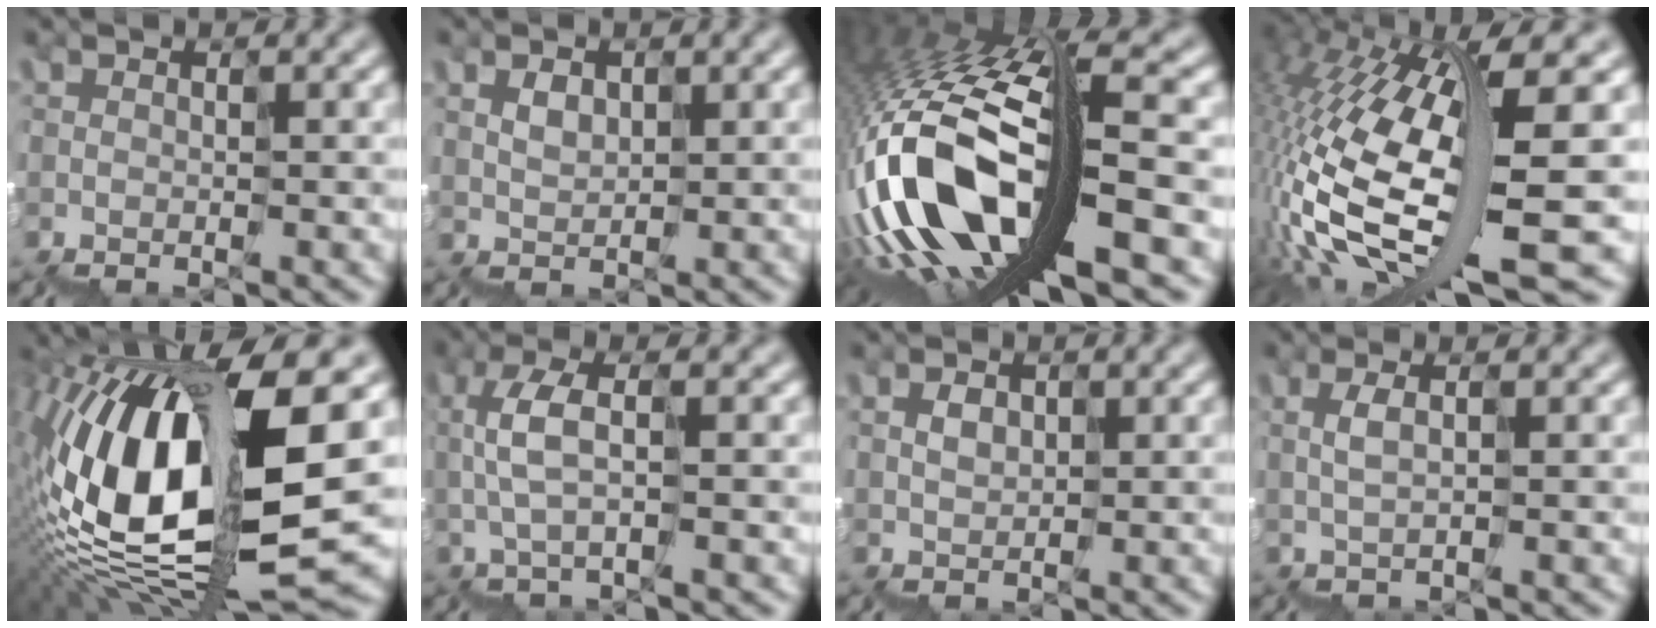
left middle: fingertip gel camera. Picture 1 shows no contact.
{"total": 1.4, "force": [0.9, -0.1, -1.1], "torque": [0.000, 0.019, 0.019]}
{"total": 13.6, "force": [-3.0, 4.7, 12.5], "torque": [-0.278, 0.015, -0.042]}
{"total": 14.1, "force": [-1.2, 3.5, 13.6], "torque": [-0.307, -0.017, -0.001]}
{"total": 14.6, "force": [0.3, 6.5, 13.0], "torque": [-0.277, 0.027, 0.009]}
{"total": 1.9, "force": [0.7, 0.3, 1.7], "torque": [-0.057, 0.018, 0.012]}
{"total": 0.8, "force": [0.5, 0.2, -0.7], "torque": [-0.004, 0.016, 0.010]}
{"total": 0.7, "force": [0.6, -0.3, -0.1], "torque": [-0.010, 0.016, 0.009]}